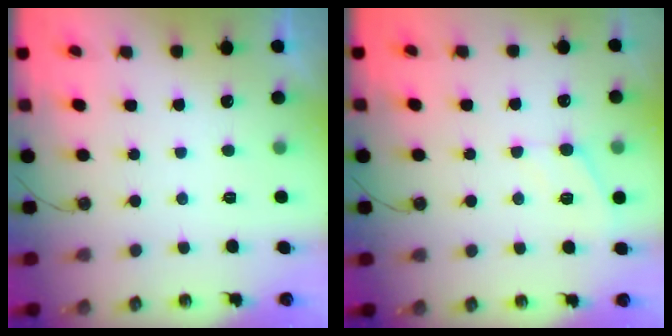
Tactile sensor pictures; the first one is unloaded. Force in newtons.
{"total": 6.3, "press": 6.3, "slide": 0.5}